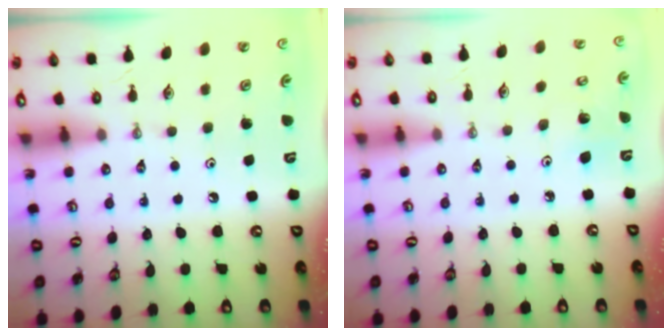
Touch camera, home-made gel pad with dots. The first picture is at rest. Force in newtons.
{"total": 4.7, "press": 4.5, "slide": 1.2}